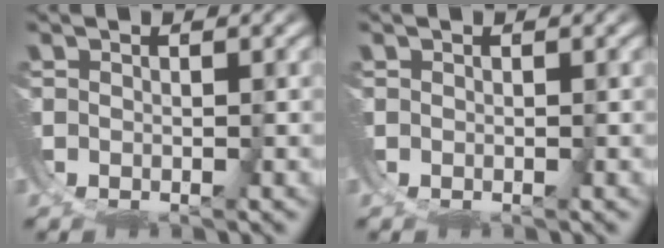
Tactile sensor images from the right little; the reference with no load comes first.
{"total": 0.0}